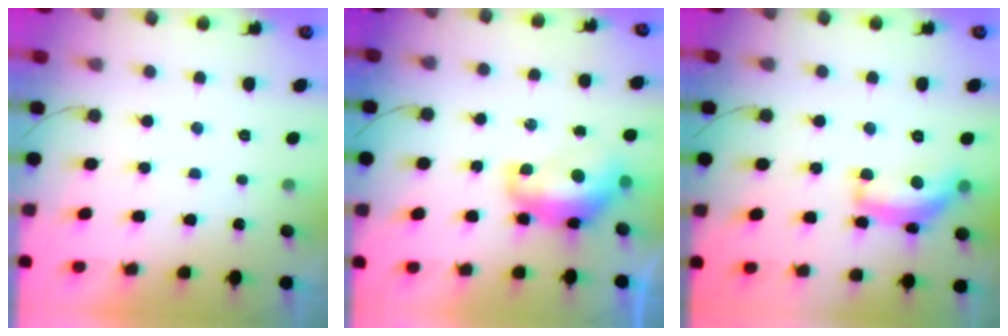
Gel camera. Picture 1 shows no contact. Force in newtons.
{"total": 13.2, "press": 13.1, "slide": 1.5}
{"total": 14.1, "press": 14.1, "slide": 0.5}